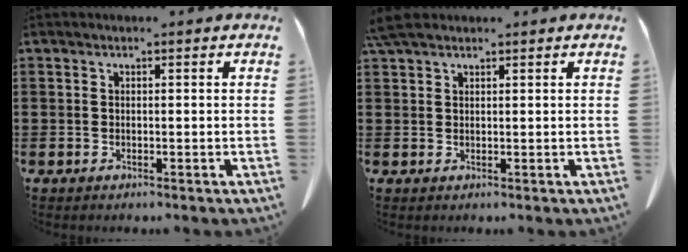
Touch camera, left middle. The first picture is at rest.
{"total": 2.9, "force": [2.2, 0.9, 1.7], "torque": [-0.039, 0.007, 0.042]}